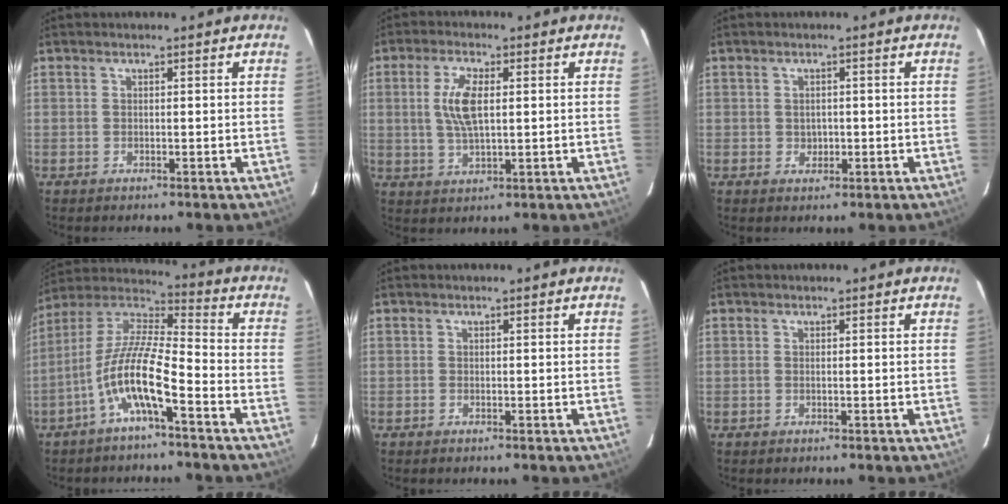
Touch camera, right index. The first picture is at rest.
{"total": 7.1, "force": [1.1, 2.8, 6.4], "torque": [-0.127, 0.003, 0.024]}
{"total": 1.8, "force": [-0.1, 1.7, 0.6], "torque": [-0.006, 0.001, 0.001]}
{"total": 12.1, "force": [-5.8, 2.4, 10.4], "torque": [-0.209, 0.003, -0.112]}
{"total": 0.0}
{"total": 0.0}